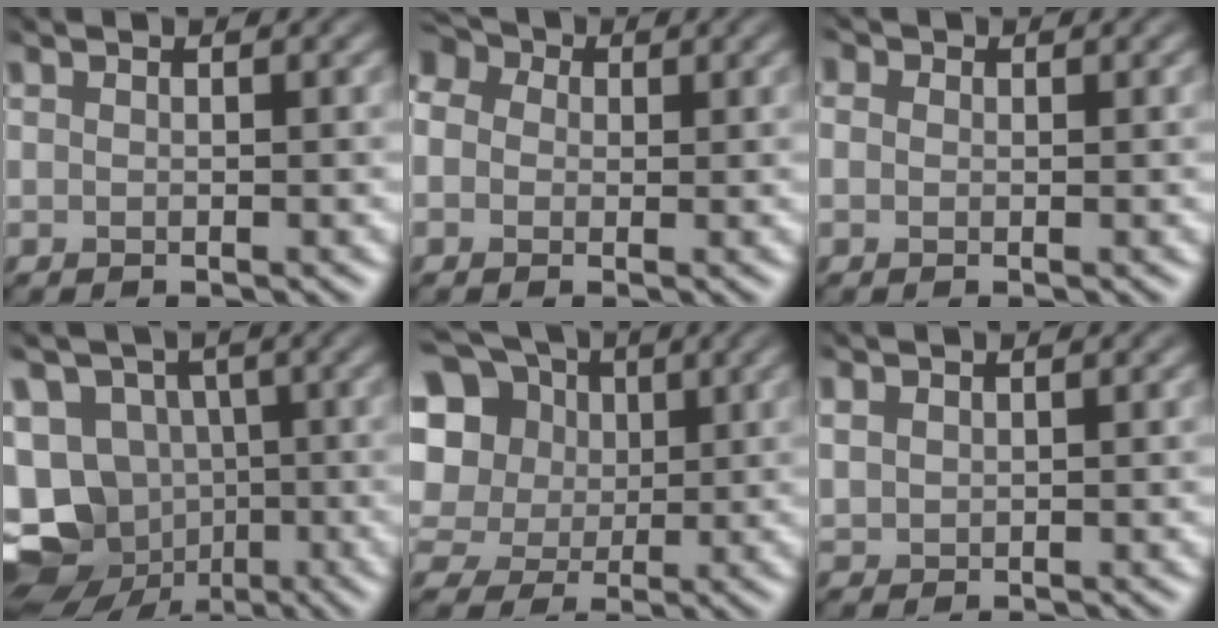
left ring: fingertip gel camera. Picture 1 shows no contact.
{"total": 5.6, "force": [1.6, 4.6, 2.7], "torque": [-0.077, 0.020, 0.016]}
{"total": 0.9, "force": [0.1, 0.9, -0.1], "torque": [-0.005, -0.001, 0.006]}
{"total": 14.6, "force": [-5.3, 12.4, 5.6], "torque": [-0.117, -0.022, -0.092]}
{"total": 13.4, "force": [3.3, 11.4, 6.1], "torque": [-0.162, 0.042, 0.052]}
{"total": 0.7, "force": [0.6, 0.4, 0.2], "torque": [-0.012, 0.006, 0.023]}